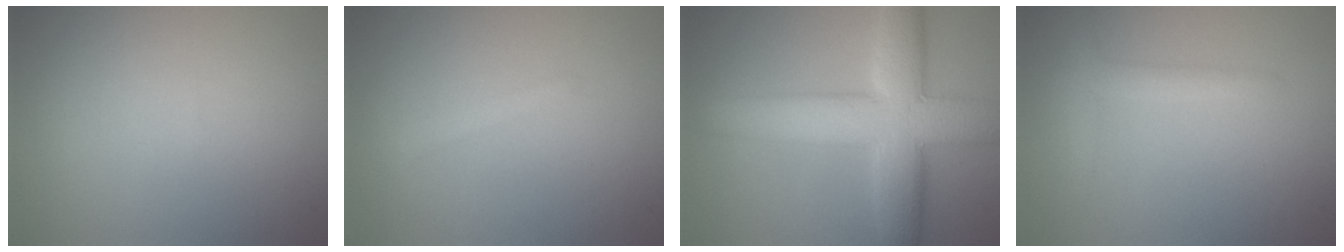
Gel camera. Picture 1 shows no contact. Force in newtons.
{"total": 1.1, "press": 1.1, "slide": 0.1}
{"total": 9.4, "press": 9.4, "slide": 0.3}
{"total": 1.9, "press": 1.9, "slide": 0.2}